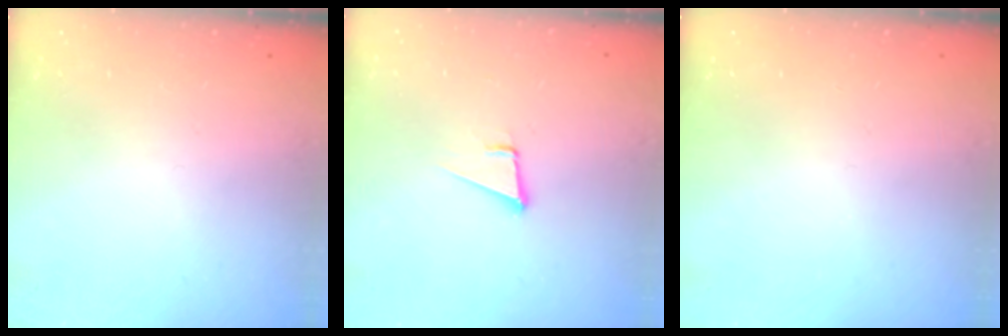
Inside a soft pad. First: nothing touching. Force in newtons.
{"total": 3.6, "press": 2.7, "slide": 2.4}
{"total": 0.0}